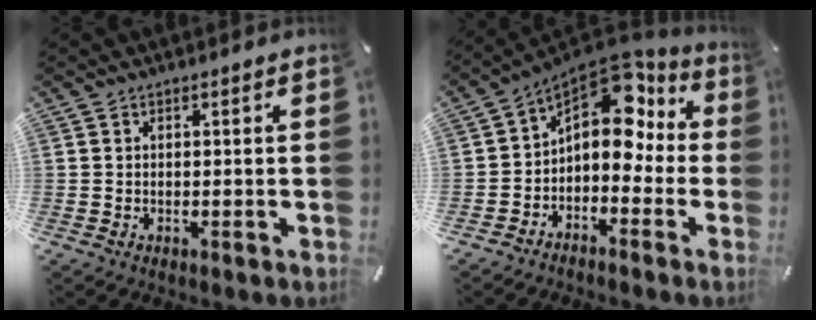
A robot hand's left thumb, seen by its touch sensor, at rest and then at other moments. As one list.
[{"total": 11.3, "force": [4.5, 7.2, 7.5], "torque": [-0.125, -0.039, 0.075]}]